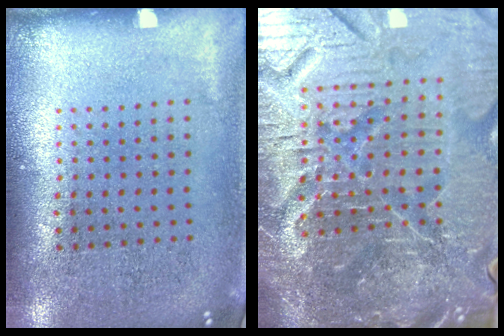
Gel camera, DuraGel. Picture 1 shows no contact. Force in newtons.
{"total": 7.4, "press": 6.5, "slide": 3.5}